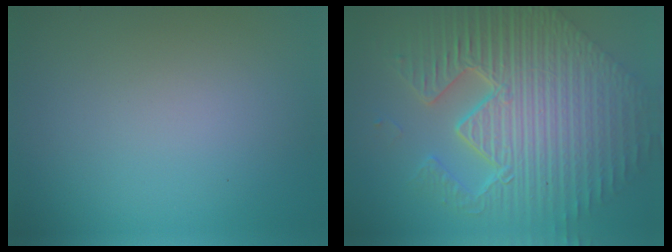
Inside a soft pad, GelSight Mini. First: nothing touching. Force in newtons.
{"total": 11.9, "press": 7.9, "slide": 9.0}